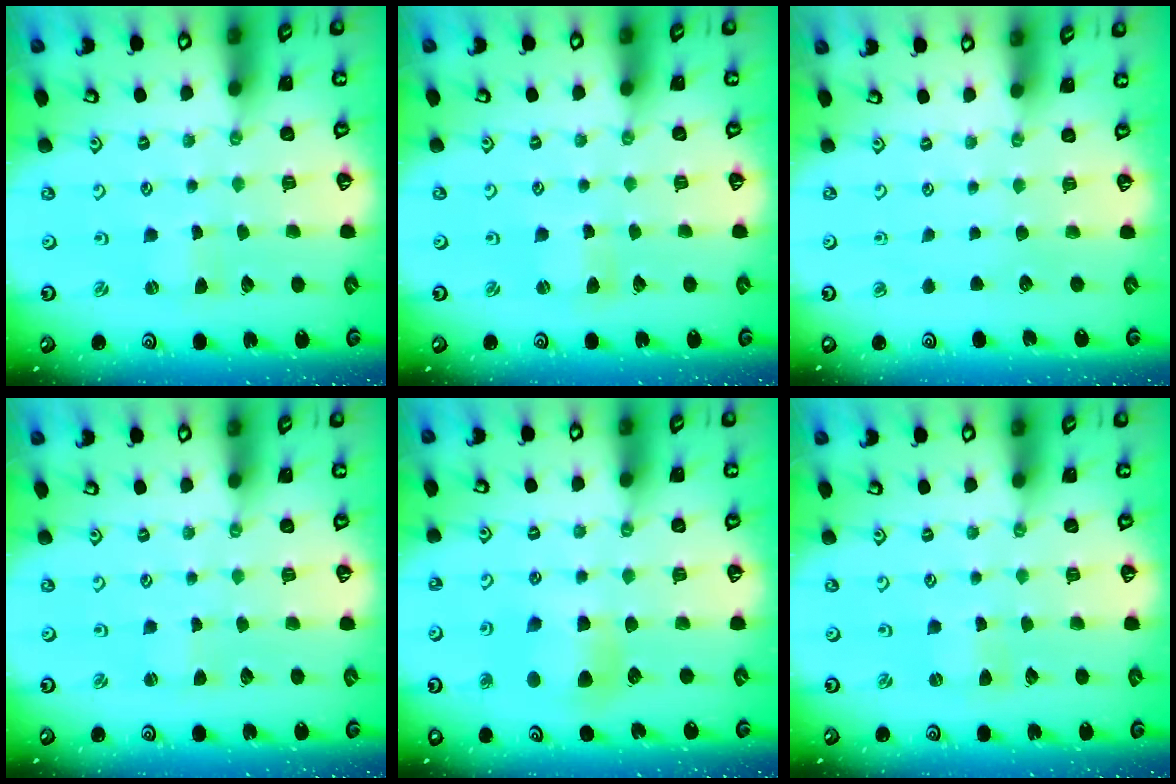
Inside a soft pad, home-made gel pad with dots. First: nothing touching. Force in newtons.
{"total": 0.7, "press": 0.7, "slide": 0.2}
{"total": 0.0}
{"total": 0.7, "press": 0.7, "slide": 0.2}
{"total": 6.3, "press": 6.2, "slide": 0.6}
{"total": 0.0}